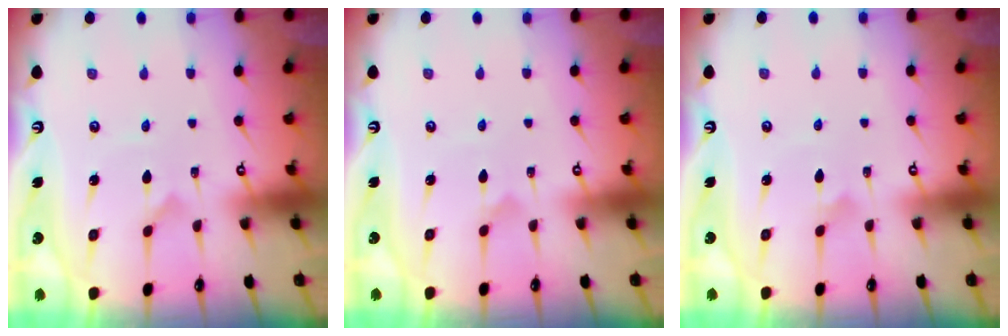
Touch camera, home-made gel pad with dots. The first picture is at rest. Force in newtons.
{"total": 1.4, "press": 1.4, "slide": 0.1}
{"total": 2.4, "press": 2.4, "slide": 0.2}